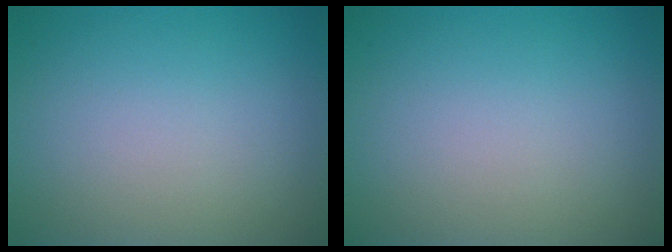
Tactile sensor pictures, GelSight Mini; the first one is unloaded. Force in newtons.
{"total": 0.0}